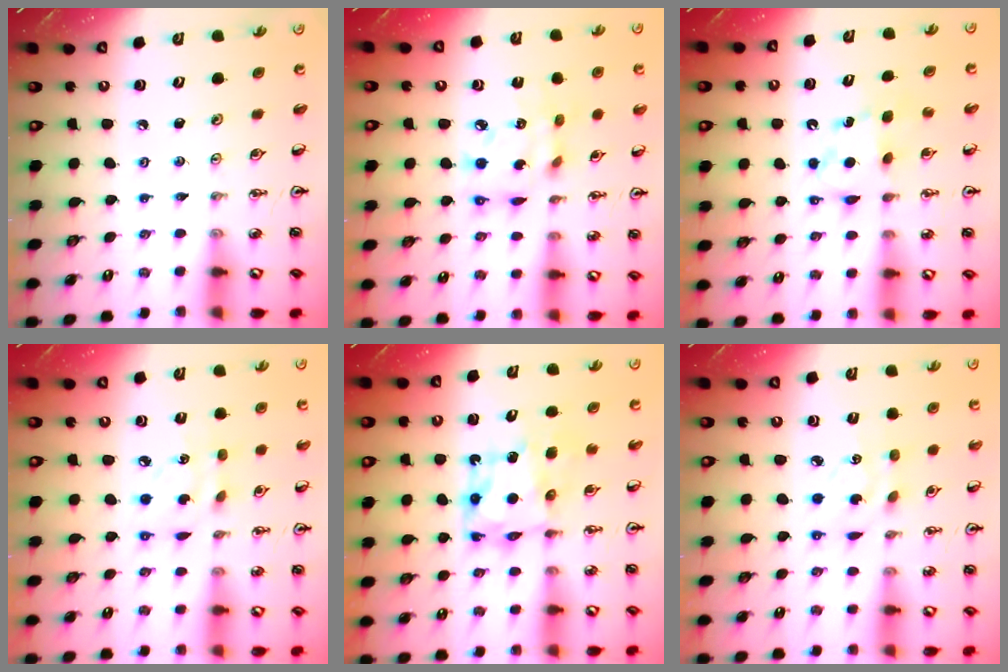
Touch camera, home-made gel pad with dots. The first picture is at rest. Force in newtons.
{"total": 11.1, "press": 11.1, "slide": 0.7}
{"total": 6.9, "press": 6.8, "slide": 0.4}
{"total": 7.3, "press": 7.3, "slide": 0.1}
{"total": 7.4, "press": 7.4, "slide": 0.6}
{"total": 5.6, "press": 5.6, "slide": 0.3}